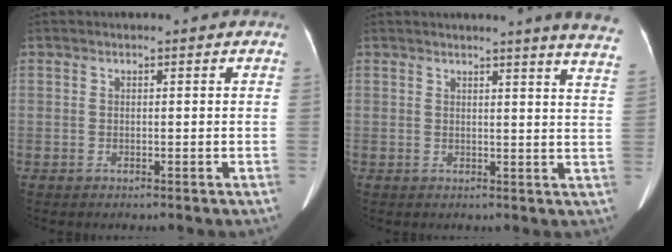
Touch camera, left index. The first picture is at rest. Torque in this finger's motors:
{"motor_torque": [0.99, -1.15, 0.26, 0.08]}